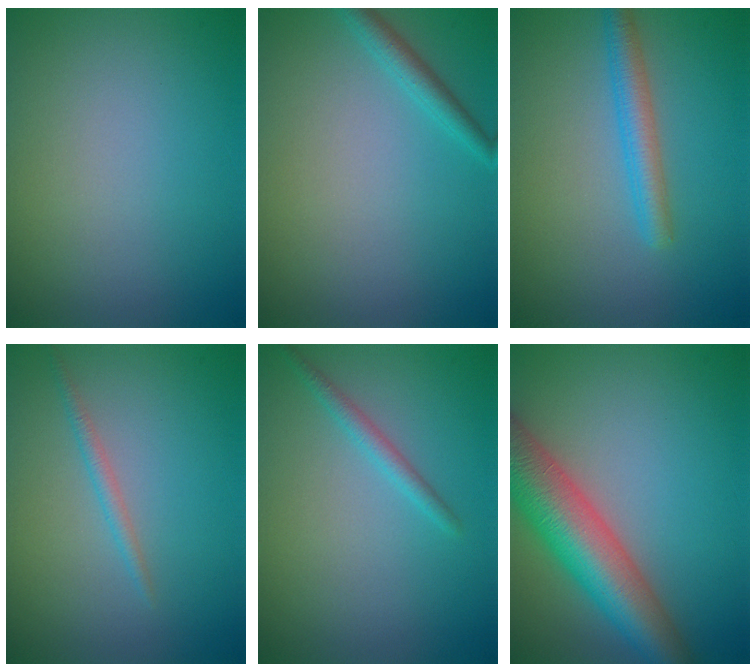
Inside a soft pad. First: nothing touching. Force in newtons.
{"total": 1.8, "press": 1.8, "slide": 0.0}
{"total": 2.8, "press": 2.8, "slide": 0.0}
{"total": 1.1, "press": 1.1, "slide": 0.0}
{"total": 1.4, "press": 1.4, "slide": 0.0}
{"total": 8.3, "press": 8.3, "slide": 0.3}